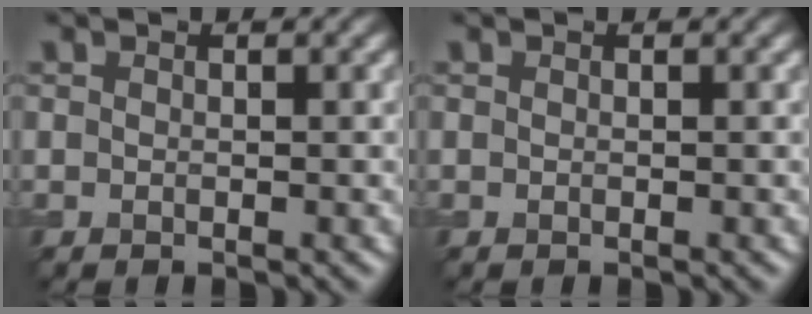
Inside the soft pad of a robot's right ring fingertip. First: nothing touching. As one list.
[{"total": 0.0}]